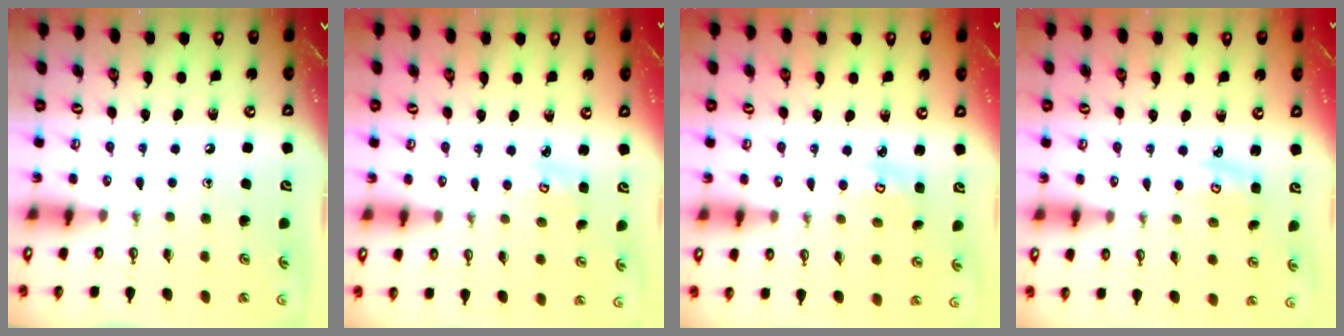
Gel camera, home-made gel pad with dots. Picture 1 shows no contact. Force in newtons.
{"total": 2.3, "press": 2.3, "slide": 0.2}
{"total": 3.1, "press": 3.1, "slide": 0.3}
{"total": 3.2, "press": 3.2, "slide": 0.4}